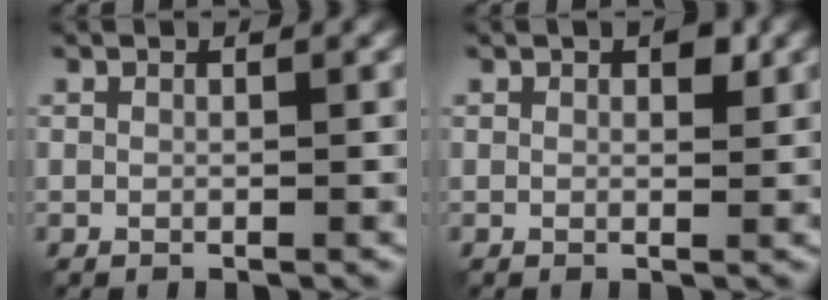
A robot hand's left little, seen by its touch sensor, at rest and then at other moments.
{"total": 1.5, "force": [0.7, 0.8, 1.1], "torque": [-0.011, 0.000, 0.011]}